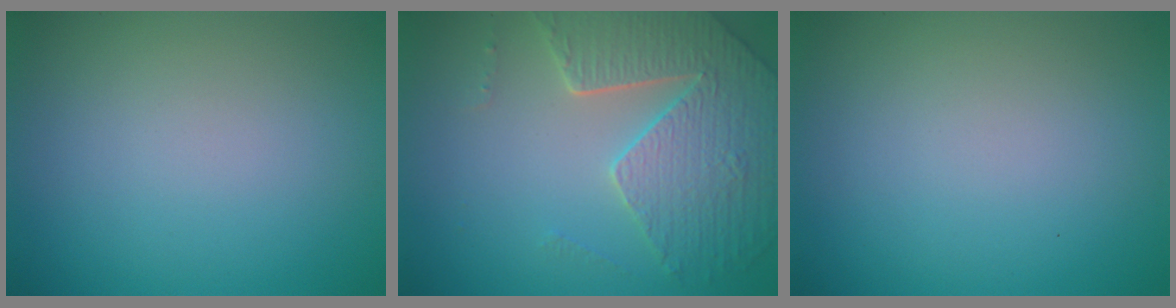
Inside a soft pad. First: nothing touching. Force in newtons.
{"total": 5.2, "press": 4.6, "slide": 2.5}
{"total": 0.0}